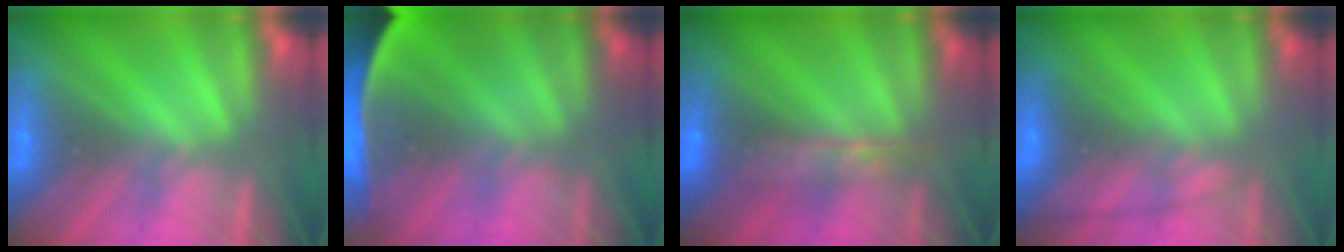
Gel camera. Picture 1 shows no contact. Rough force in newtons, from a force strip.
{"total": 9.1}
{"total": 7.7}
{"total": 3.6}